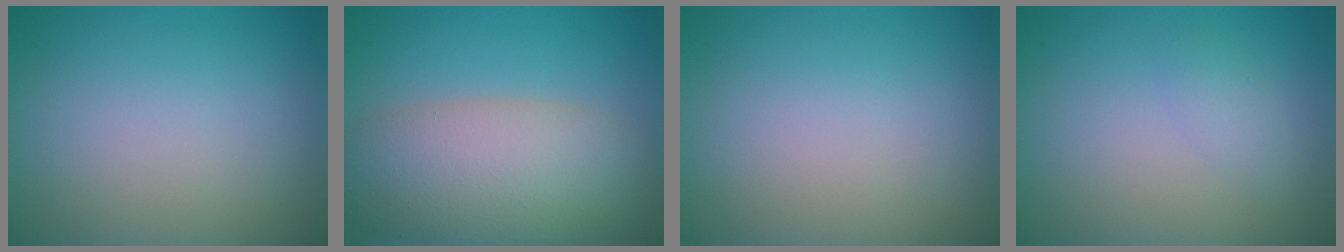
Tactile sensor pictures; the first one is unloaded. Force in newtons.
{"total": 8.3, "press": 8.3, "slide": 0.5}
{"total": 0.0}
{"total": 1.3, "press": 1.3, "slide": 0.0}